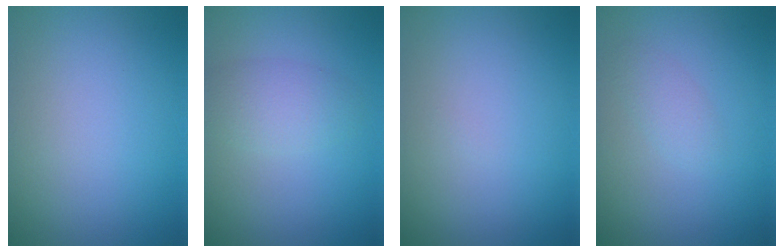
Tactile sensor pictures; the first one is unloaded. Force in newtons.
{"total": 2.8, "press": 2.8, "slide": 0.2}
{"total": 0.0}
{"total": 1.3, "press": 1.3, "slide": 0.1}